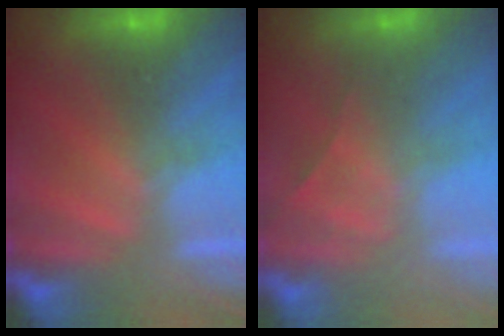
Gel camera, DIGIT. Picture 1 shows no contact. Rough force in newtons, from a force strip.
{"total": 2.3}